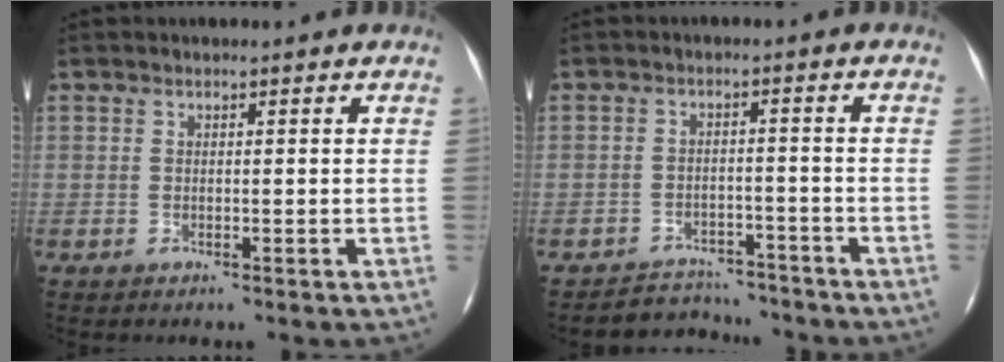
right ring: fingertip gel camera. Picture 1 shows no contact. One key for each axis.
{"total": 9.8, "fx": -8.9, "fy": 3.8, "fz": 1.6, "tx": -0.046, "ty": 0.023, "tz": -0.113}